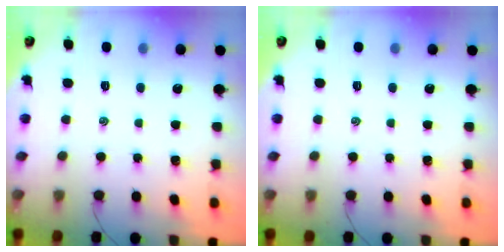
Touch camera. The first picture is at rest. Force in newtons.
{"total": 0.0}